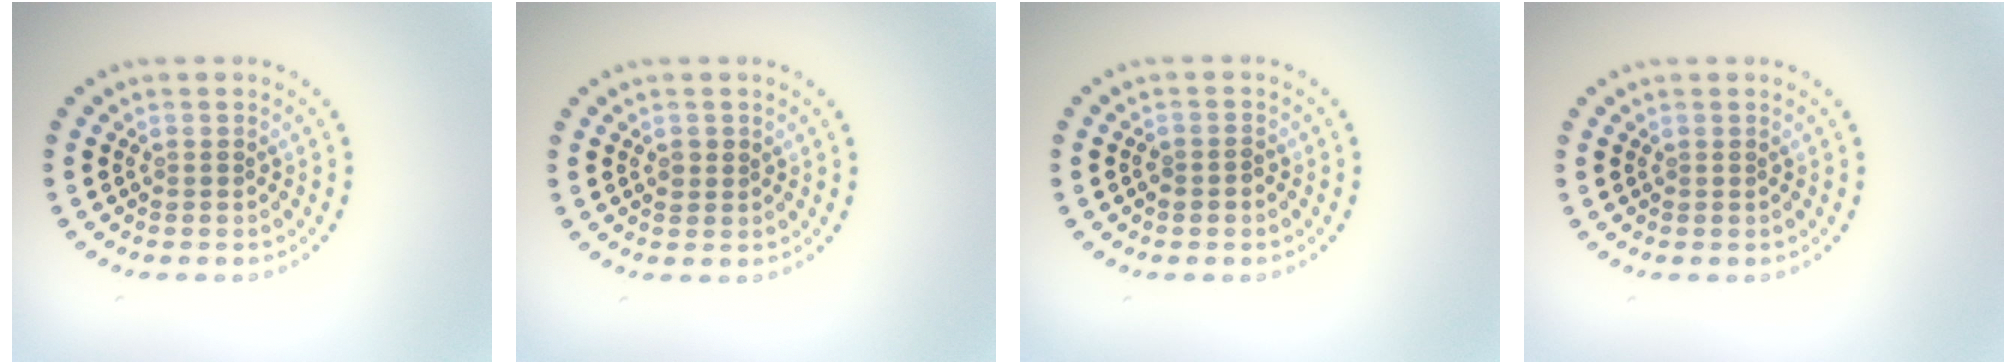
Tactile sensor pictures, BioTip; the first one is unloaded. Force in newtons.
{"total": 0.9, "press": 0.9, "slide": 0.2}
{"total": 0.9, "press": 0.8, "slide": 0.4}
{"total": 0.0}